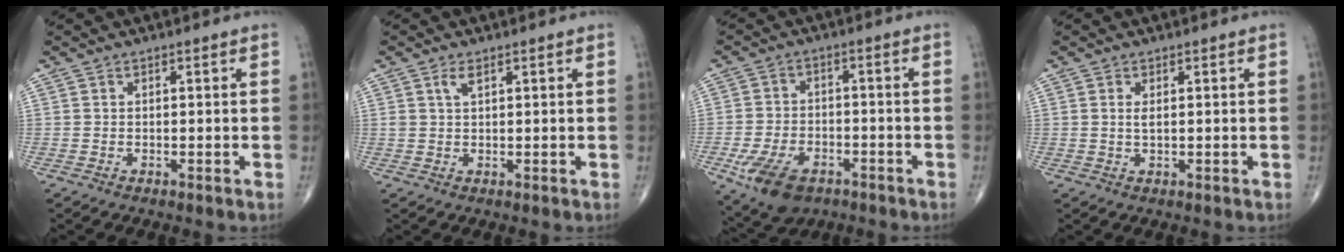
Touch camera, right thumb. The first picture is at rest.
{"total": 2.0, "force": [1.1, 0.8, 1.4], "torque": [-0.030, -0.001, 0.024]}
{"total": 10.9, "force": [-5.4, 6.4, 6.9], "torque": [-0.123, 0.018, -0.087]}
{"total": 1.4, "force": [0.3, 0.4, 1.3], "torque": [-0.028, -0.003, 0.009]}